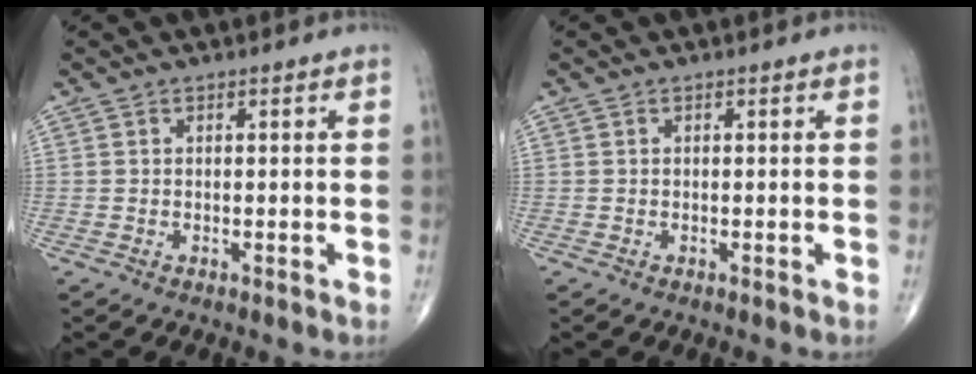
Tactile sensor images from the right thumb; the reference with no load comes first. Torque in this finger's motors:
{"motor_torque": [-0.08, 0.01, -0.02, 0.00, 0.01]}